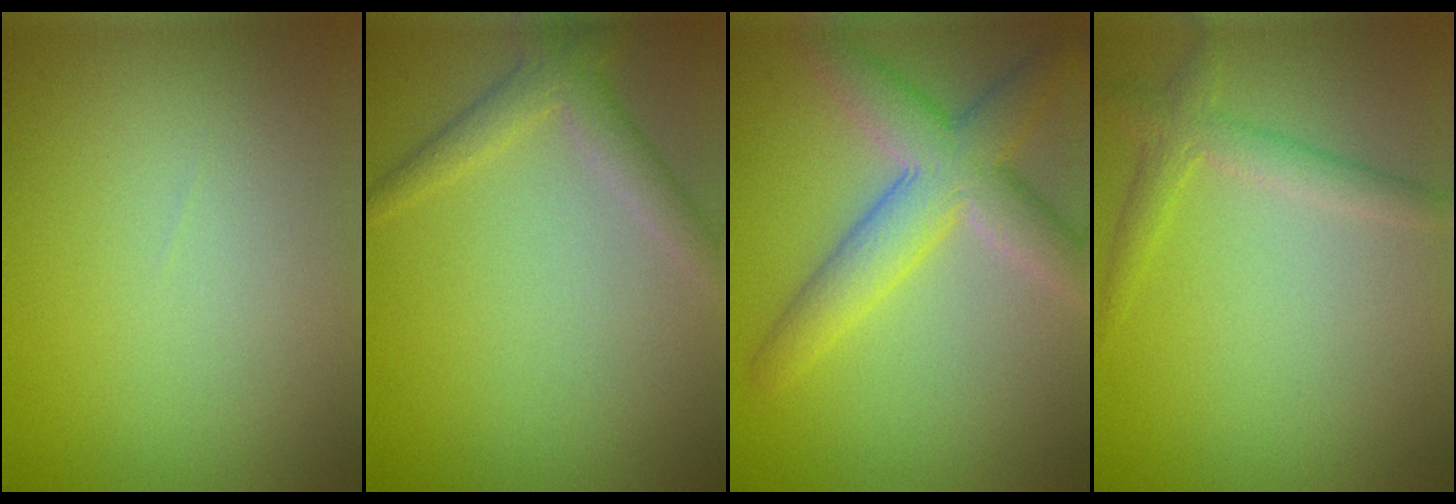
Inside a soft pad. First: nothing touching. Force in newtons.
{"total": 2.6, "press": 2.5, "slide": 0.1}
{"total": 6.0, "press": 6.0, "slide": 0.2}
{"total": 2.3, "press": 2.3, "slide": 0.1}